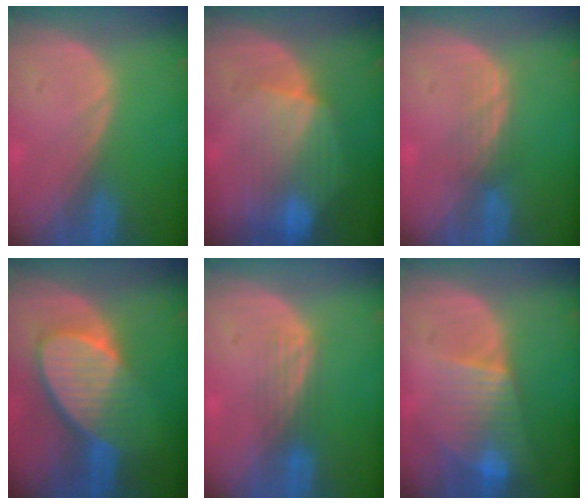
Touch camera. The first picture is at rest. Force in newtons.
{"total": 8.6, "press": 8.0, "slide": 3.2}
{"total": 2.8, "press": 2.5, "slide": 1.2}
{"total": 9.2, "press": 8.2, "slide": 4.1}
{"total": 2.7, "press": 2.6, "slide": 0.8}
{"total": 7.7, "press": 6.8, "slide": 3.6}